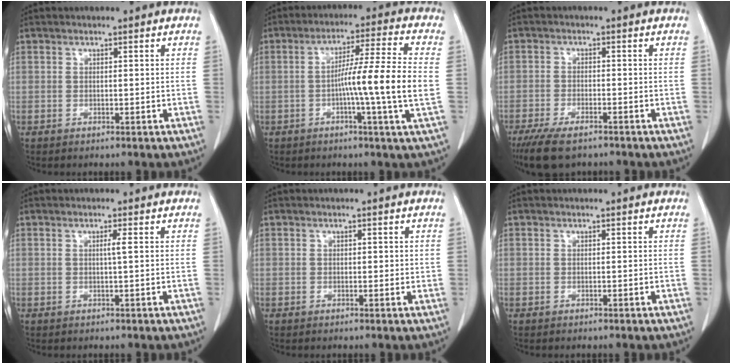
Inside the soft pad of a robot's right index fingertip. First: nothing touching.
{"total": 11.7, "force": [-1.5, -1.6, 11.4], "torque": [-0.188, -0.001, -0.031]}
{"total": 7.6, "force": [-5.8, 2.3, 4.3], "torque": [-0.070, -0.013, -0.093]}
{"total": 1.1, "force": [0.2, -0.3, 1.1], "torque": [-0.020, 0.001, 0.001]}
{"total": 1.1, "force": [0.2, 0.6, 0.9], "torque": [-0.009, 0.000, 0.002]}
{"total": 0.0}